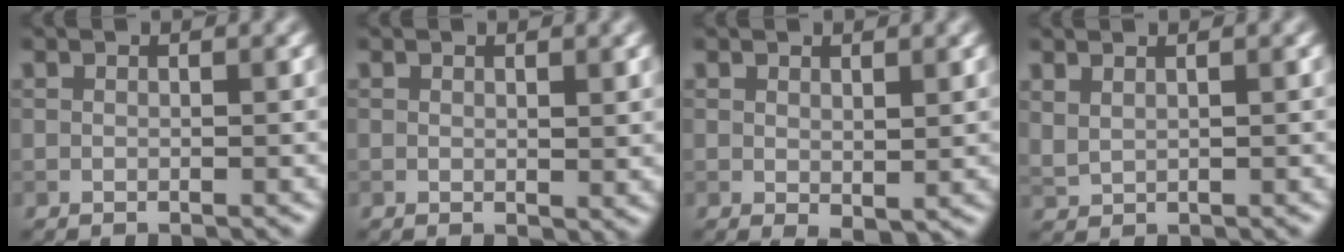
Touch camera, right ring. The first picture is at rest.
{"total": 1.0, "force": [0.5, 0.6, 0.6], "torque": [-0.006, -0.003, 0.011]}
{"total": 1.4, "force": [0.5, 0.7, 1.1], "torque": [-0.017, -0.006, 0.016]}
{"total": 1.3, "force": [1.1, 0.4, 0.5], "torque": [-0.015, -0.001, 0.027]}